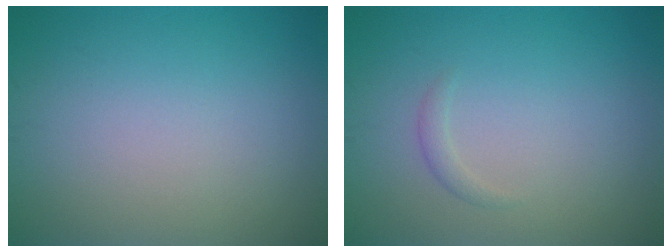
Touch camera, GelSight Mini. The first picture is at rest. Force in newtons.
{"total": 0.8, "press": 0.8, "slide": 0.0}